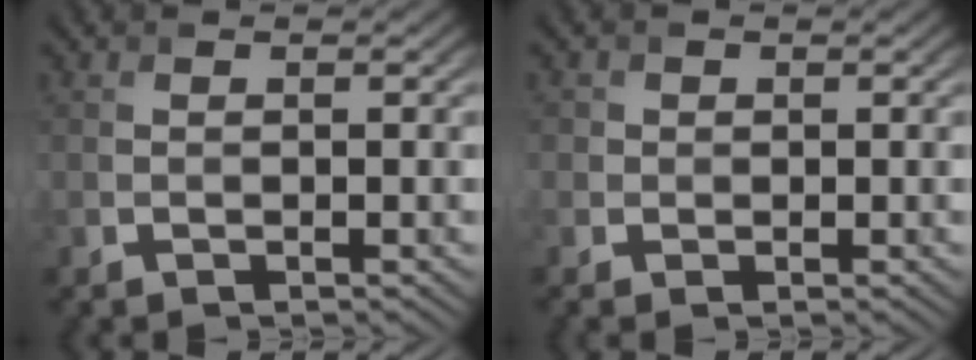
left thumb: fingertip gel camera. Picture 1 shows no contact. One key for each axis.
{"total": 1.6, "fx": -0.7, "fy": 1.4, "fz": 0.3, "tx": -0.008, "ty": 0.002, "tz": -0.013}